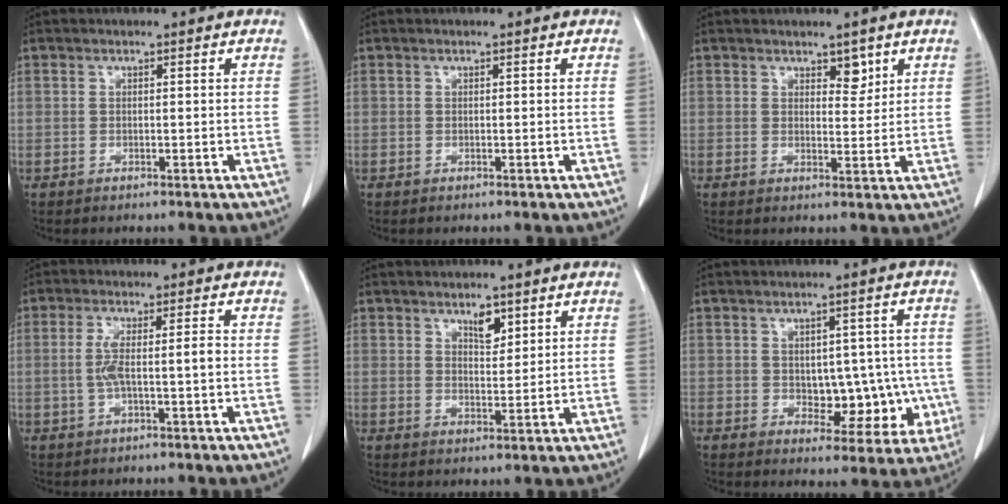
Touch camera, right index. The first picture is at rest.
{"total": 0.0}
{"total": 2.7, "force": [1.7, 1.4, 1.5], "torque": [-0.017, -0.007, 0.028]}
{"total": 4.6, "force": [-0.6, 0.4, 4.6], "torque": [-0.096, 0.011, -0.009]}
{"total": 3.2, "force": [2.1, 1.3, 2.0], "torque": [-0.034, -0.006, 0.037]}
{"total": 9.2, "force": [-1.3, 5.7, 7.1], "torque": [-0.065, 0.021, -0.001]}